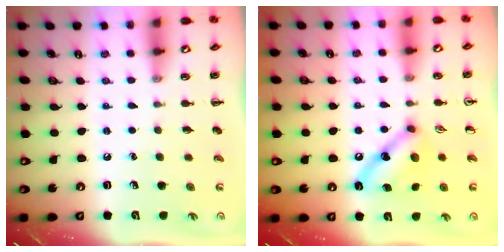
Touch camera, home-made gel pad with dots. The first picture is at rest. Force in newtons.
{"total": 10.3, "press": 10.3, "slide": 0.5}